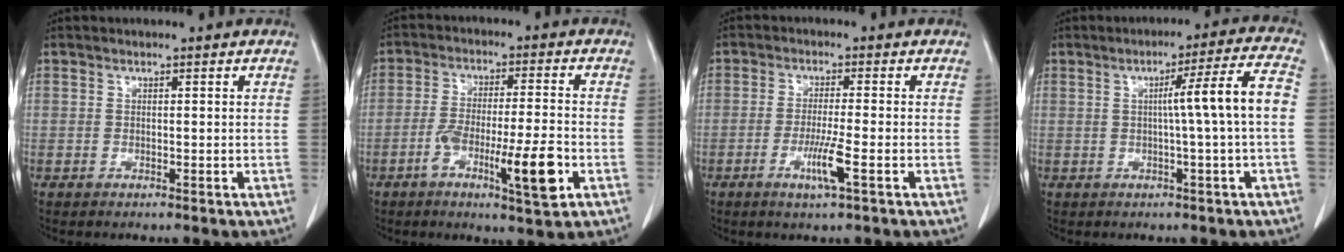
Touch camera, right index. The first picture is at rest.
{"total": 10.7, "force": [-4.0, 1.1, 9.8], "torque": [-0.168, -0.003, -0.066]}
{"total": 4.9, "force": [-1.9, -0.3, 4.5], "torque": [-0.087, -0.012, -0.037]}
{"total": 8.2, "force": [-0.2, -1.5, 8.0], "torque": [-0.117, 0.011, 0.000]}